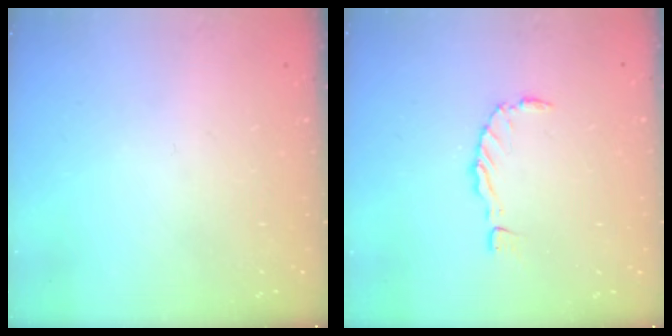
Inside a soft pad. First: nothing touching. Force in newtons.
{"total": 0.0}